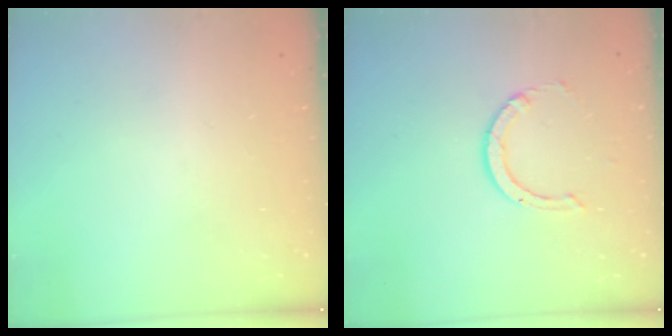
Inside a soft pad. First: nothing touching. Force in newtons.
{"total": 3.3, "press": 3.3, "slide": 0.3}